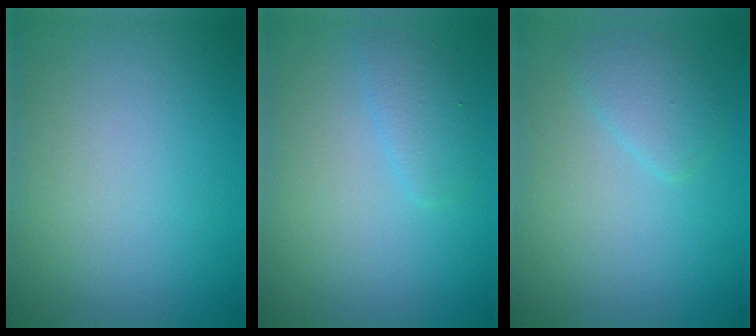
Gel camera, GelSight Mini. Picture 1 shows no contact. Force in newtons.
{"total": 1.6, "press": 1.6, "slide": 0.0}
{"total": 1.8, "press": 1.8, "slide": 0.1}